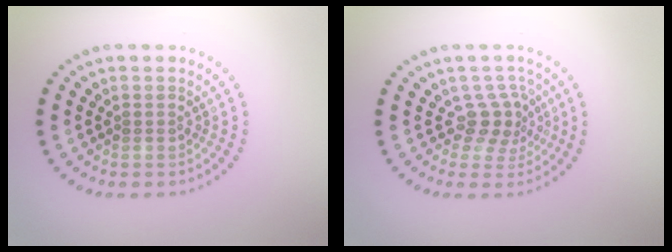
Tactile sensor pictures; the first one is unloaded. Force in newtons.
{"total": 2.6, "press": 1.8, "slide": 1.8}